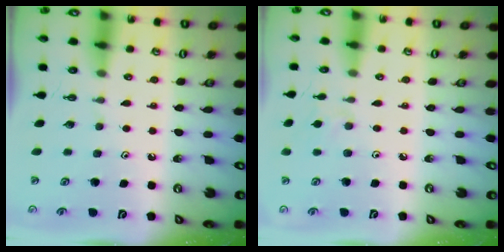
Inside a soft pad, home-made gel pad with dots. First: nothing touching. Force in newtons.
{"total": 3.5, "press": 3.4, "slide": 0.6}